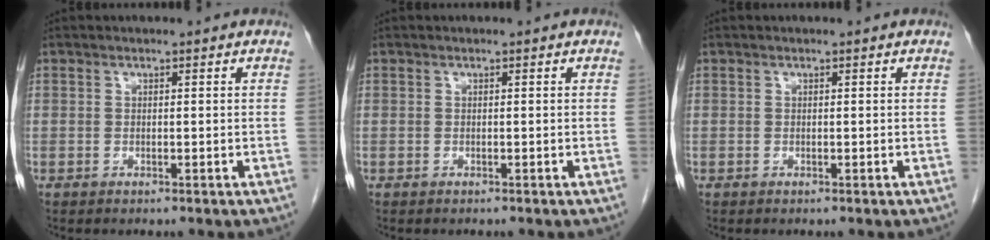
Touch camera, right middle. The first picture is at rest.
{"total": 0.0}
{"total": 0.0}